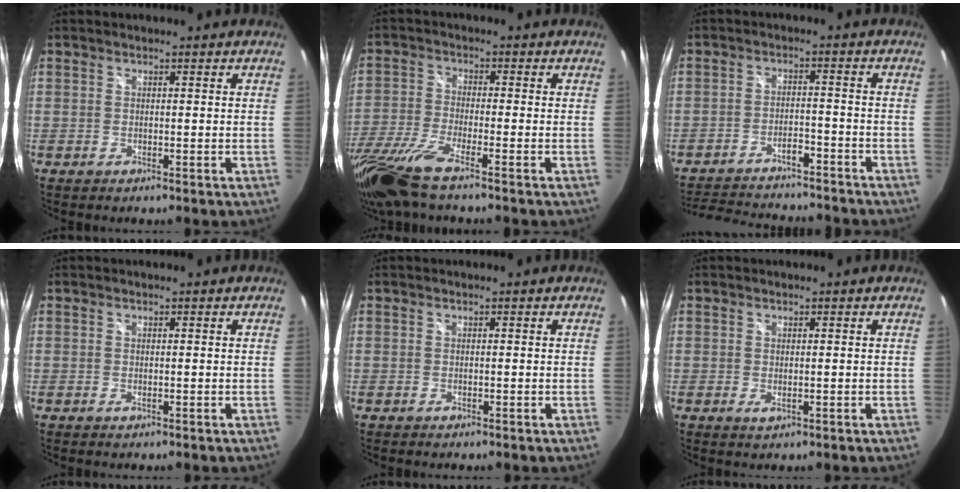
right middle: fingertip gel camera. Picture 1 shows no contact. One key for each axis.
{"total": 10.8, "fx": -8.1, "fy": 0.5, "fz": 7.1, "tx": -0.160, "ty": -0.044, "tz": -0.156}
{"total": 16.6, "fx": -14.7, "fy": 4.2, "fz": 6.6, "tx": -0.137, "ty": 0.003, "tz": -0.208}
{"total": 0.0}
{"total": 0.0}
{"total": 1.1, "fx": -0.2, "fy": 0.5, "fz": 1.0, "tx": -0.018, "ty": -0.003, "tz": -0.002}